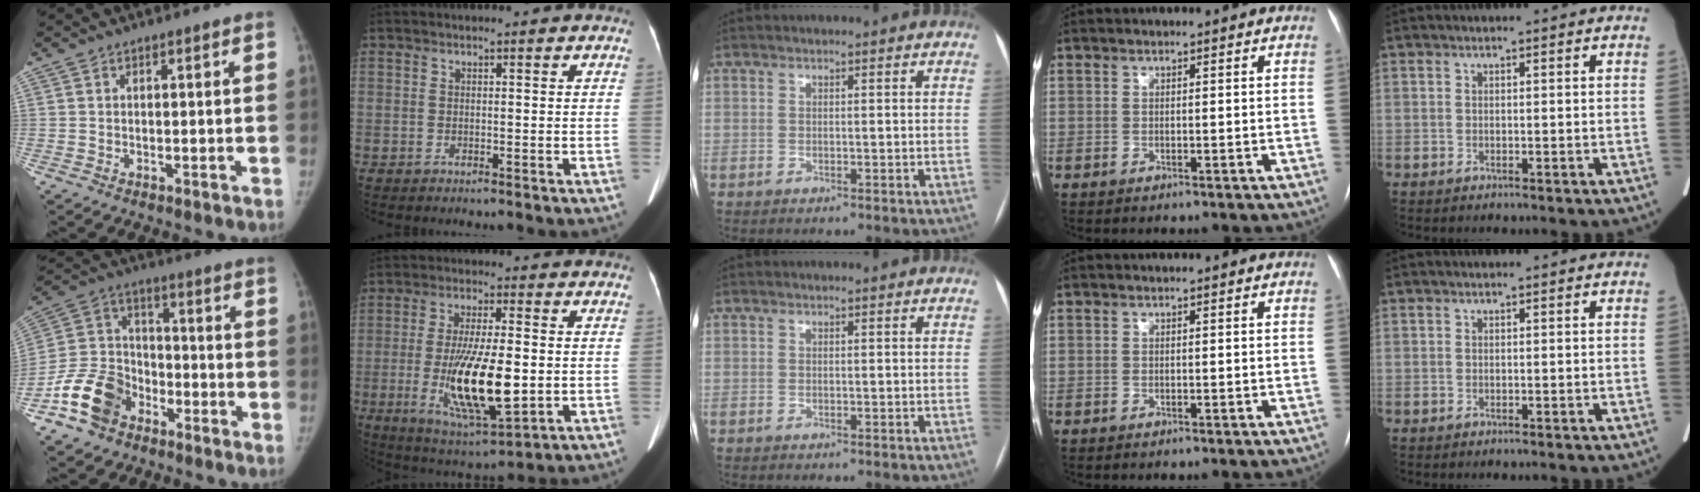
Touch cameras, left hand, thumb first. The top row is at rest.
{"thumb": {"total": 12.7, "force": [-7.6, 8.7, 5.2], "torque": [-0.086, 0.055, -0.150]}, "index": {"total": 14.5, "force": [-2.9, 3.2, 13.8], "torque": [-0.259, -0.021, -0.039]}}